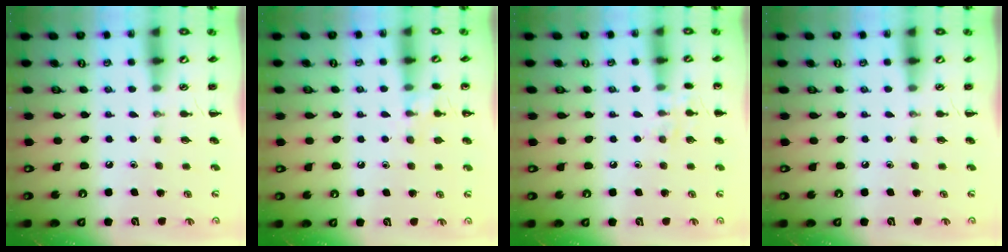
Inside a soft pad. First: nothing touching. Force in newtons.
{"total": 8.7, "press": 8.5, "slide": 1.8}
{"total": 6.6, "press": 6.4, "slide": 1.3}
{"total": 0.0}